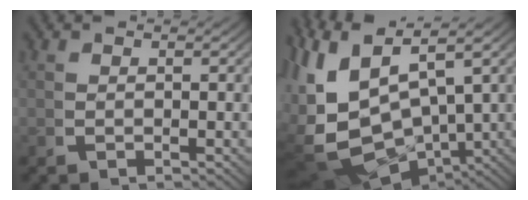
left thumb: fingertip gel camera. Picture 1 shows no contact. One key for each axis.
{"total": 17.3, "fx": -1.5, "fy": 12.9, "fz": 11.4, "tx": -0.265, "ty": -0.068, "tz": 0.006}